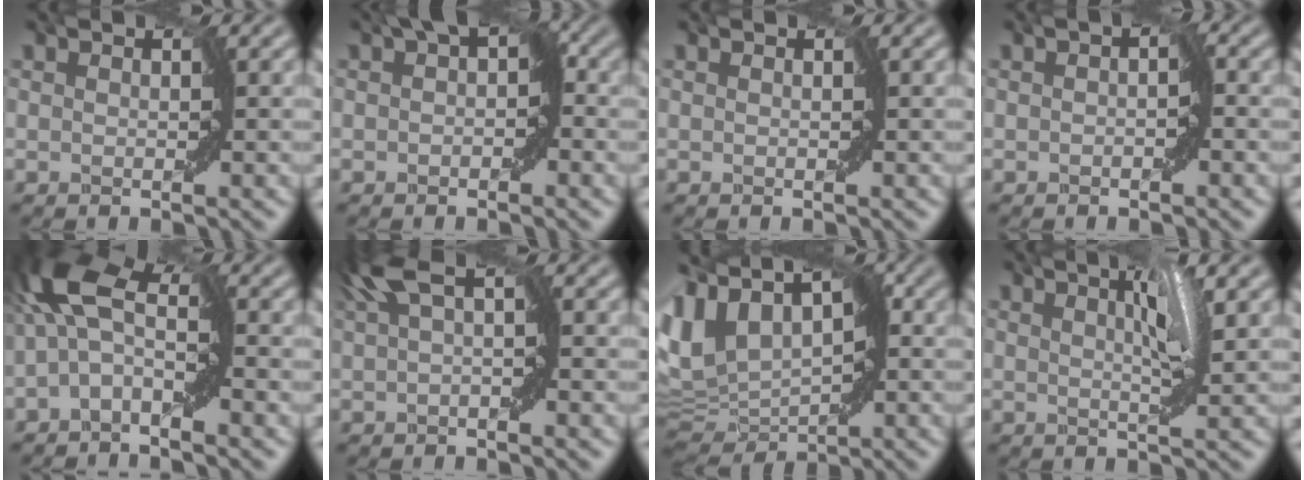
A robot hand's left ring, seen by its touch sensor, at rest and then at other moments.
{"total": 2.3, "force": [0.4, 1.3, 1.9], "torque": [-0.008, 0.010, 0.001]}
{"total": 0.0}
{"total": 0.9, "force": [-0.2, 0.3, 0.8], "torque": [-0.004, 0.002, -0.001]}
{"total": 6.0, "force": [-0.7, 2.8, 5.2], "torque": [-0.099, 0.026, -0.030]}
{"total": 3.6, "force": [1.4, 1.1, 3.1], "torque": [-0.053, 0.007, 0.024]}
{"total": 8.3, "force": [3.4, 5.1, 5.6], "torque": [-0.115, 0.007, 0.067]}
{"total": 3.3, "force": [1.2, 0.7, 3.0], "torque": [-0.037, 0.001, 0.018]}